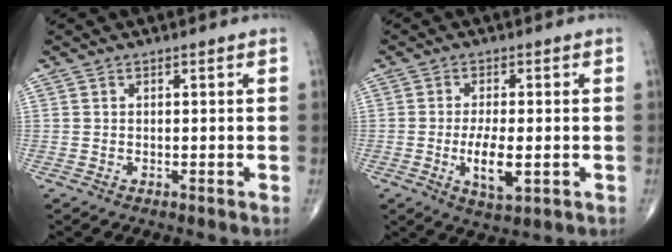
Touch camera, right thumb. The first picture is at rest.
{"total": 7.0, "force": [-1.5, 2.6, 6.3], "torque": [-0.114, -0.012, -0.022]}